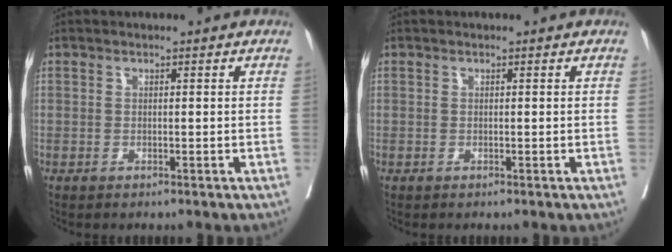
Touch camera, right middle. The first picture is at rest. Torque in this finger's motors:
{"motor_torque": [0.00, 0.00, 0.00, 0.00]}